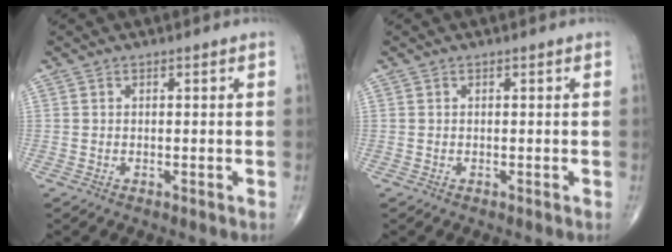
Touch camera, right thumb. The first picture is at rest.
{"total": 0.0}